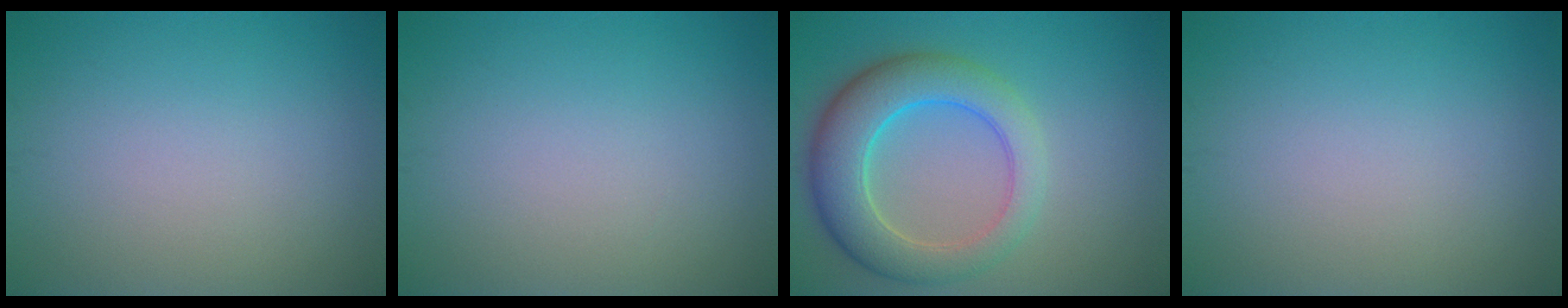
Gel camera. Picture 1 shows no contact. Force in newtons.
{"total": 0.0}
{"total": 7.0, "press": 7.0, "slide": 0.3}
{"total": 0.0}